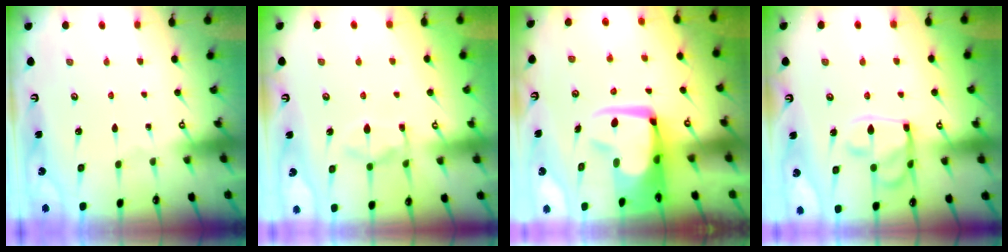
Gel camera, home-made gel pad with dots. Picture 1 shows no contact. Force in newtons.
{"total": 6.1, "press": 5.9, "slide": 1.6}
{"total": 6.3, "press": 6.2, "slide": 1.0}
{"total": 13.3, "press": 13.2, "slide": 1.5}